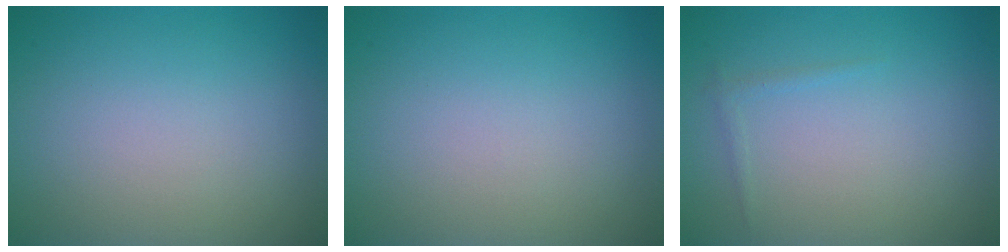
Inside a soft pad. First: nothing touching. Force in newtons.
{"total": 0.0}
{"total": 0.6, "press": 0.6, "slide": 0.1}